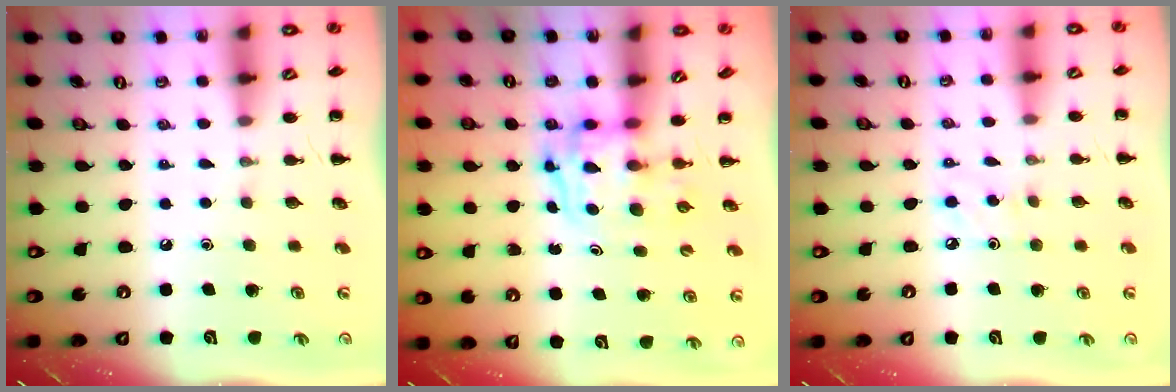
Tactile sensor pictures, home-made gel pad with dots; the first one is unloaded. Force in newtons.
{"total": 3.3, "press": 3.2, "slide": 0.6}
{"total": 4.4, "press": 4.2, "slide": 1.1}